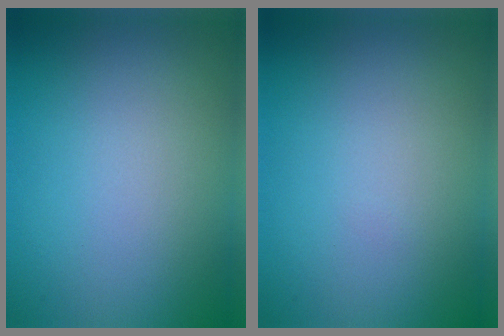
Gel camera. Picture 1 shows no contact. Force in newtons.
{"total": 0.0}